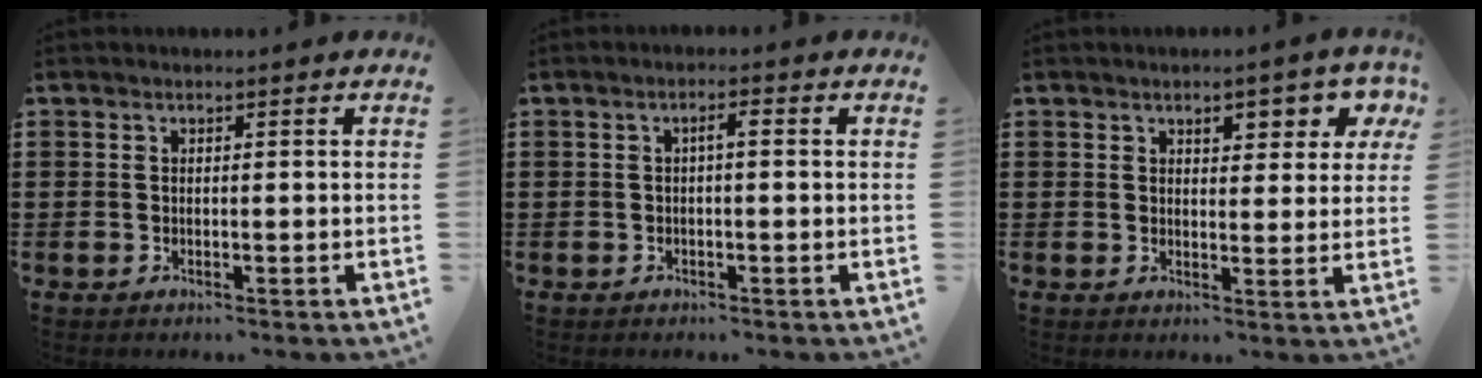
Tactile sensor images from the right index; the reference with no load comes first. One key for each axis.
{"total": 1.6, "fx": 0.0, "fy": 0.3, "fz": 1.6, "tx": -0.031, "ty": 0.004, "tz": -0.003}
{"total": 4.4, "fx": 2.6, "fy": 2.3, "fz": 2.8, "tx": -0.033, "ty": -0.001, "tz": 0.036}